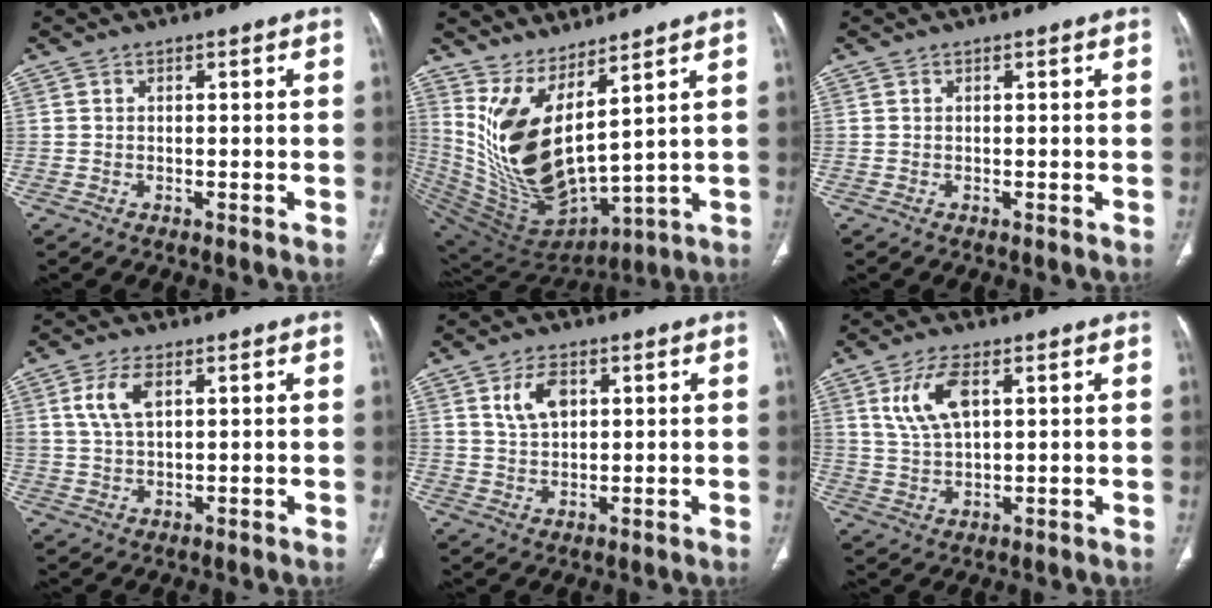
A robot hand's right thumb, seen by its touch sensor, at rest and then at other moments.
{"total": 15.2, "force": [7.6, 4.7, 12.2], "torque": [-0.221, -0.080, 0.180]}
{"total": 0.0}
{"total": 5.8, "force": [2.2, 2.8, 4.6], "torque": [-0.097, -0.002, 0.048]}
{"total": 5.9, "force": [2.3, 3.5, 4.2], "torque": [-0.068, -0.006, 0.048]}
{"total": 8.2, "force": [3.1, 3.8, 6.5], "torque": [-0.131, -0.006, 0.068]}